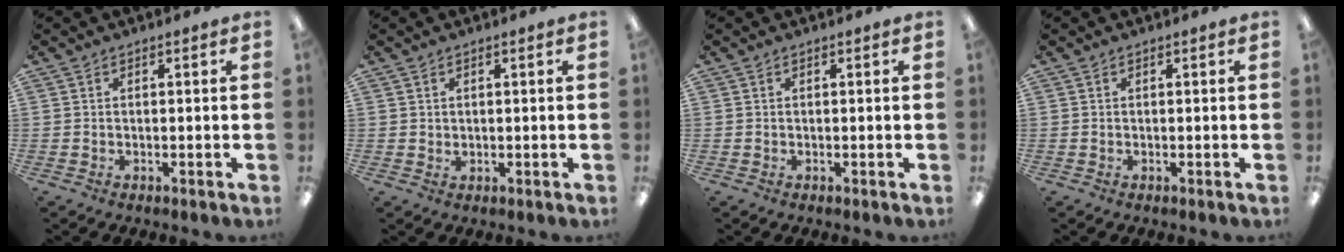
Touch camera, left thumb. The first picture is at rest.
{"total": 1.2, "force": [0.7, 0.9, 0.2], "torque": [-0.004, 0.001, 0.014]}
{"total": 0.0}
{"total": 0.0}